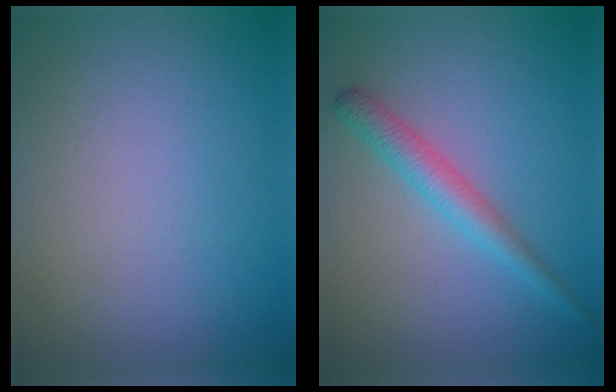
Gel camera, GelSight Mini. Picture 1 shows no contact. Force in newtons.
{"total": 2.7, "press": 2.7, "slide": 0.1}